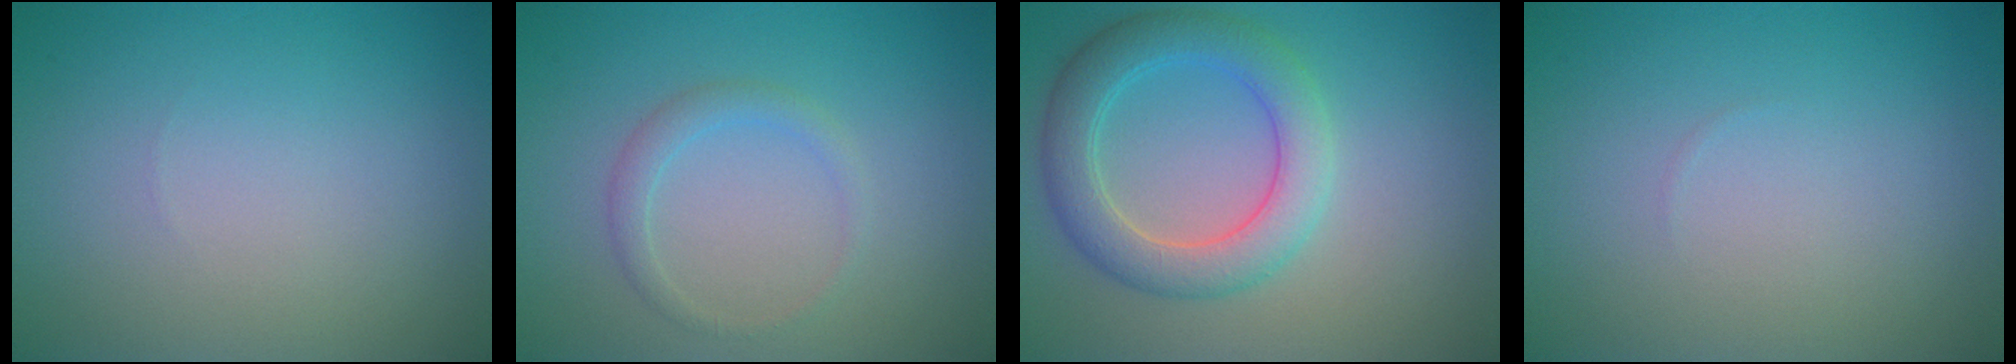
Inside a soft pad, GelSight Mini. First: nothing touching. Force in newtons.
{"total": 1.5, "press": 1.5, "slide": 0.1}
{"total": 5.0, "press": 5.0, "slide": 0.1}
{"total": 0.0}